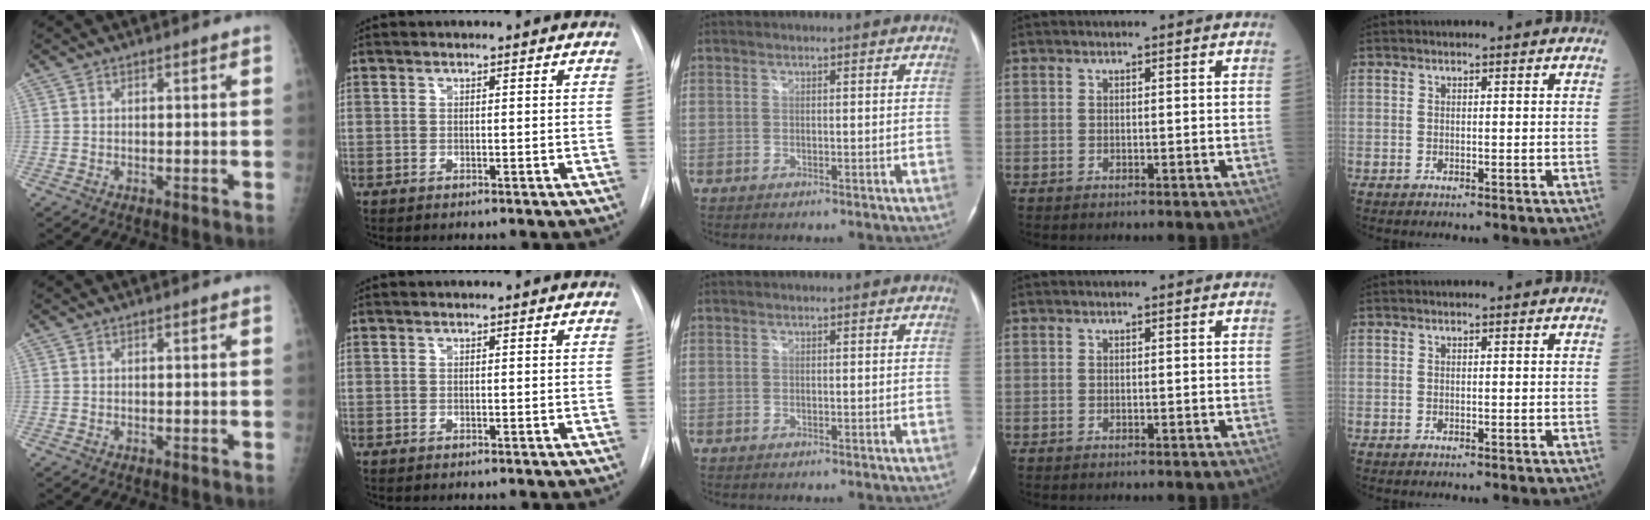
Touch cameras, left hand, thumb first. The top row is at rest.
{"index": {"total": 0.6, "force": [-0.6, 0.0, -0.1], "torque": [0.002, -0.005, -0.008]}}